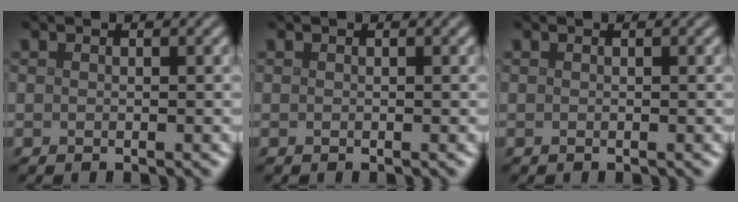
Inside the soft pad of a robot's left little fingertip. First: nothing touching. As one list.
[{"total": 0.0}, {"total": 0.0}]